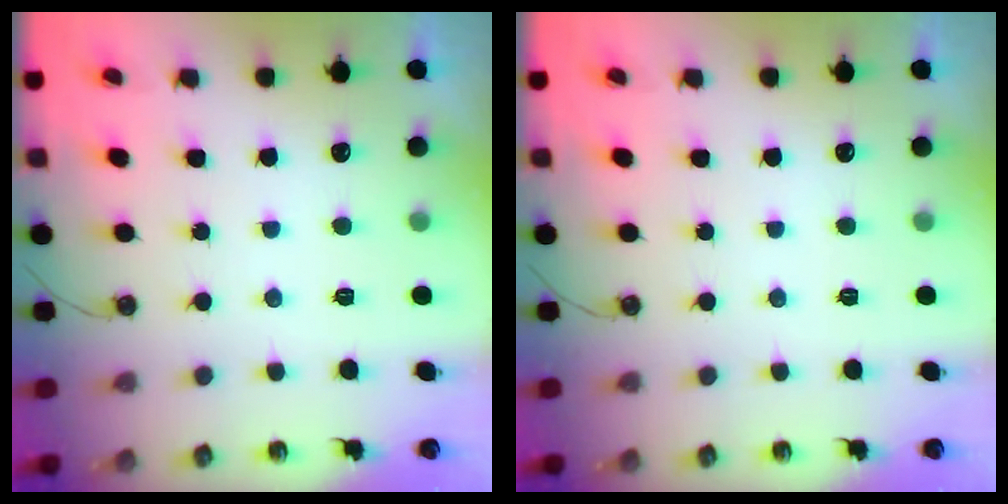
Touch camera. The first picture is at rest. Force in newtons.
{"total": 0.0}